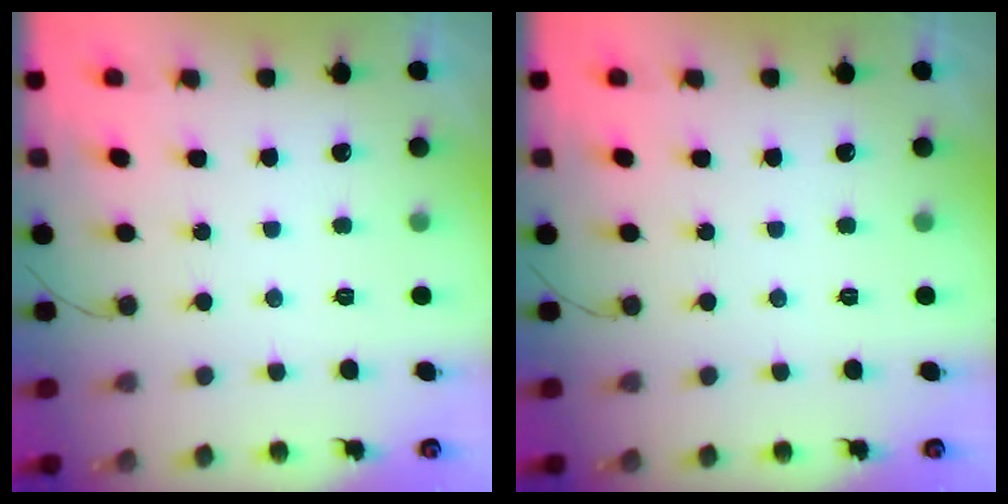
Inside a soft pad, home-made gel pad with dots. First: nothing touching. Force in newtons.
{"total": 0.0}